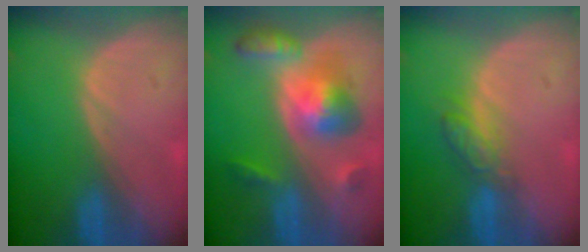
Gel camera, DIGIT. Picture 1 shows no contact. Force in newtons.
{"total": 8.2, "press": 8.2, "slide": 0.5}
{"total": 4.7, "press": 4.2, "slide": 2.1}